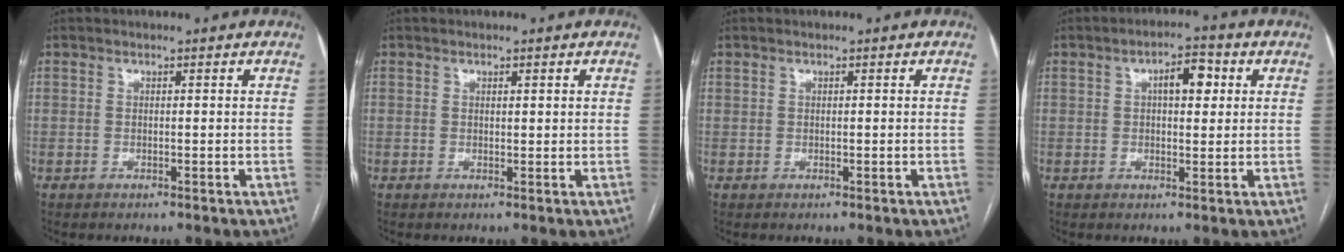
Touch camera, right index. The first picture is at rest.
{"total": 0.9, "force": [0.4, 0.3, 0.8], "torque": [-0.012, 0.000, 0.006]}
{"total": 0.0}
{"total": 5.2, "force": [1.4, 2.1, 4.5], "torque": [-0.070, 0.016, 0.021]}